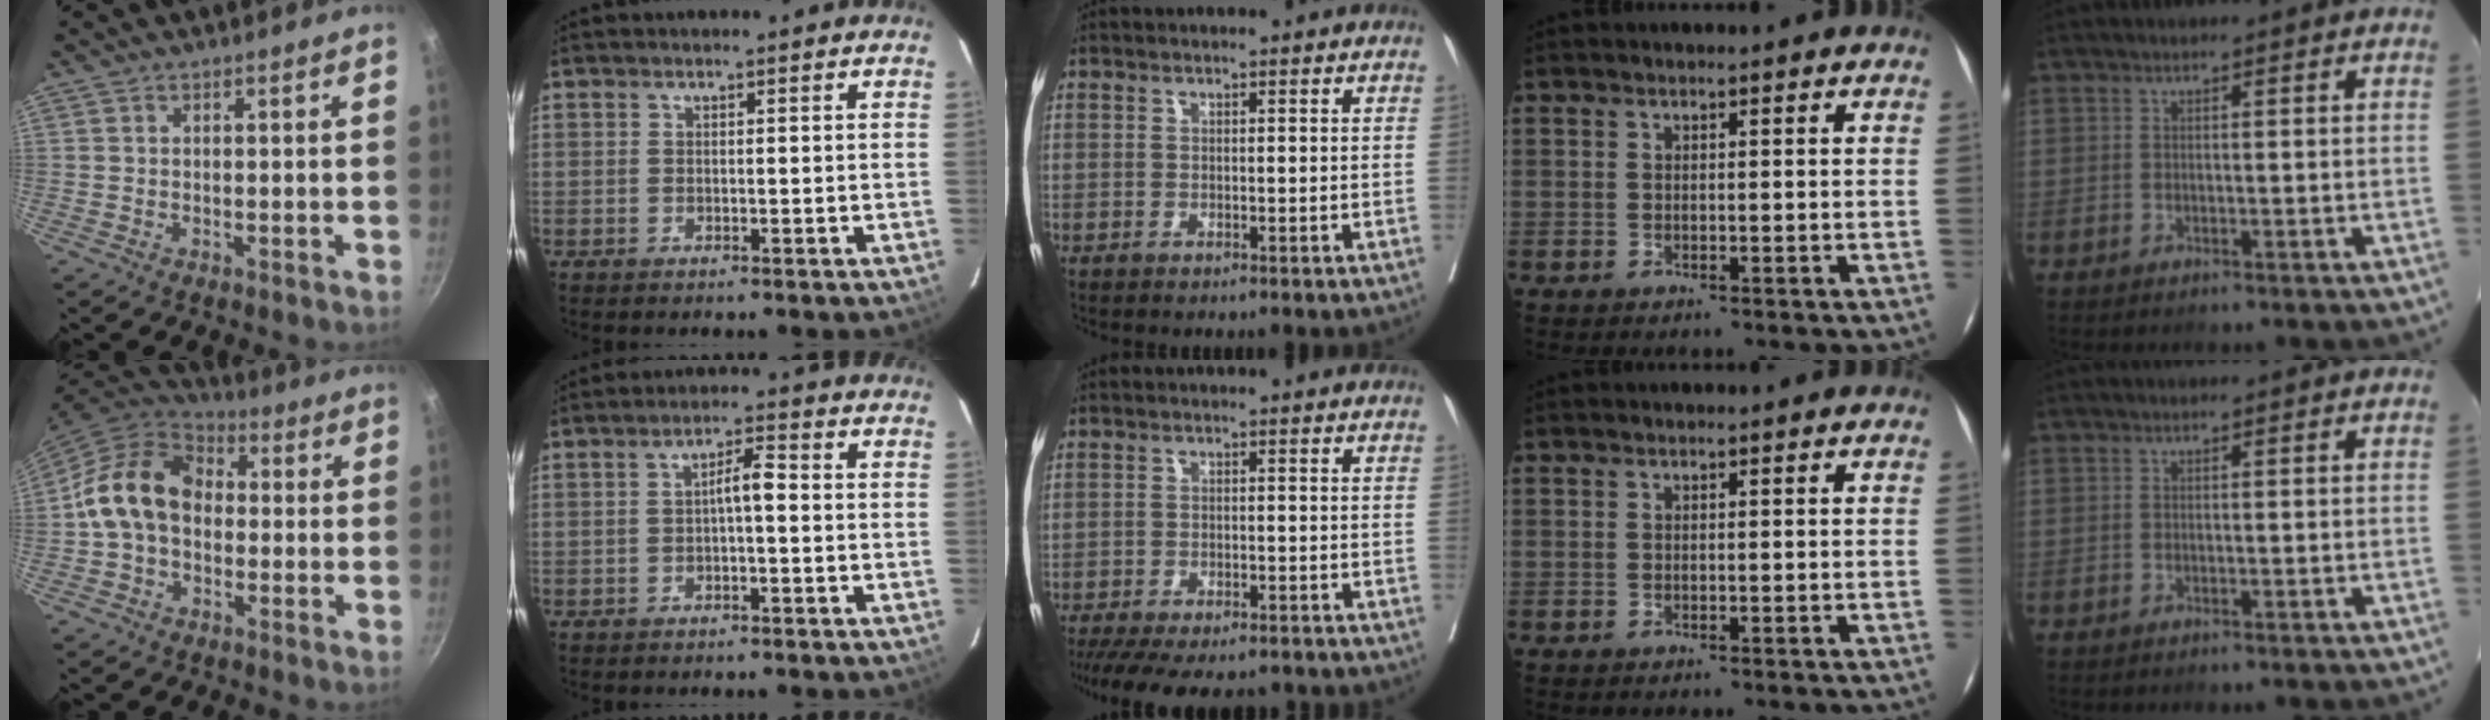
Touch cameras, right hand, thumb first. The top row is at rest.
{"thumb": {"total": 14.5, "force": [-0.7, 10.7, 9.8], "torque": [-0.168, 0.036, -0.025]}, "index": {"total": 3.7, "force": [-0.2, 0.8, 3.6], "torque": [-0.063, 0.014, -0.002]}, "middle": {"total": 14.9, "force": [-12.8, 4.0, 6.4], "torque": [-0.144, -0.020, -0.174]}}